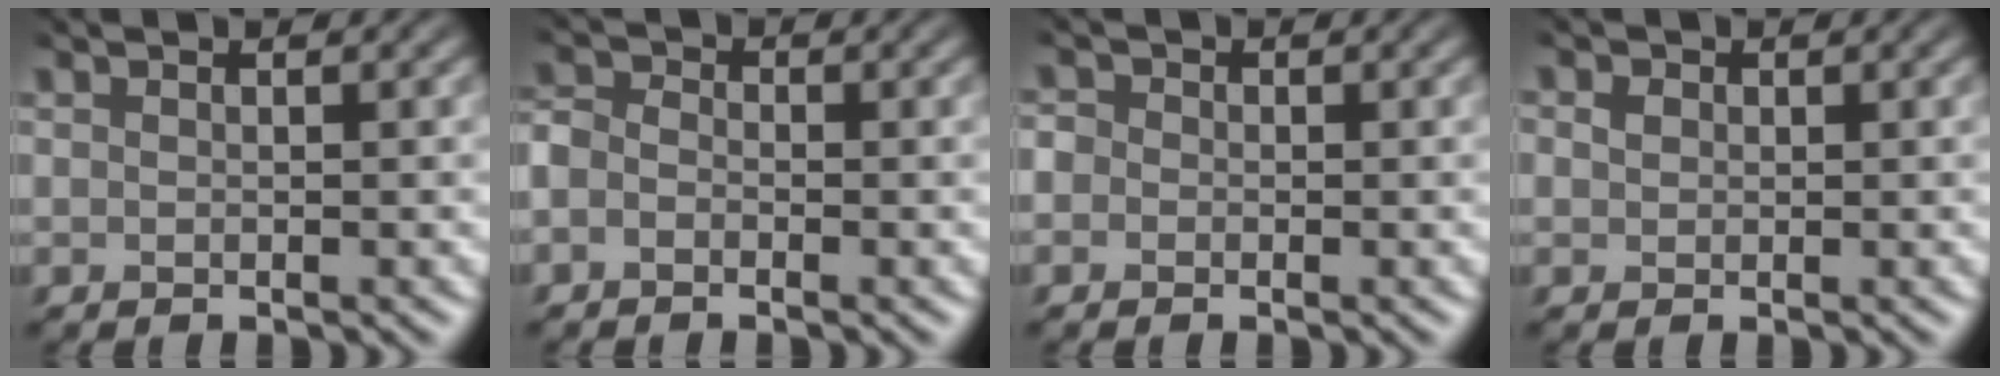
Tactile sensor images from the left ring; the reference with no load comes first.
{"total": 3.5, "force": [-3.0, -0.4, -1.8], "torque": [0.007, -0.014, -0.045]}
{"total": 2.9, "force": [-2.1, -0.5, -2.0], "torque": [0.016, -0.015, -0.025]}
{"total": 2.4, "force": [-1.3, -0.8, -1.9], "torque": [0.010, -0.013, -0.005]}